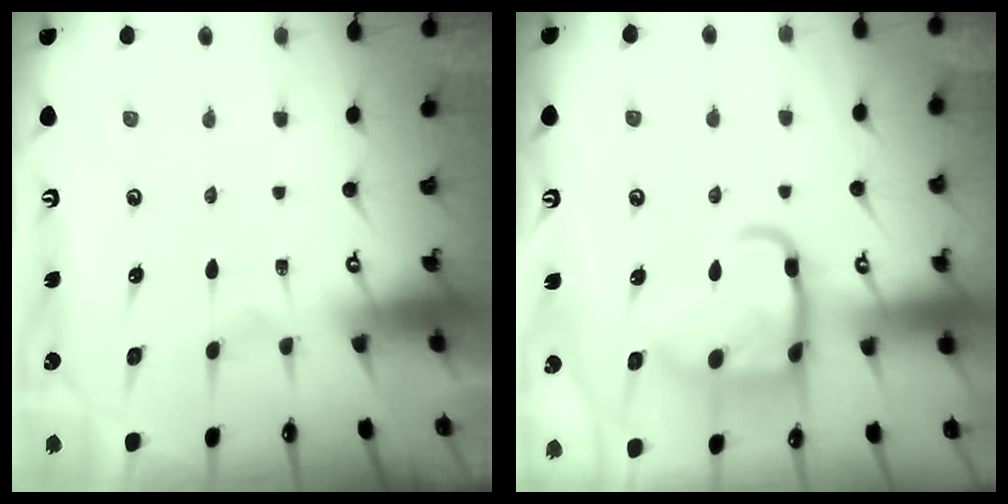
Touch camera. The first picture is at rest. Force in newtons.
{"total": 16.1, "press": 16.0, "slide": 1.3}